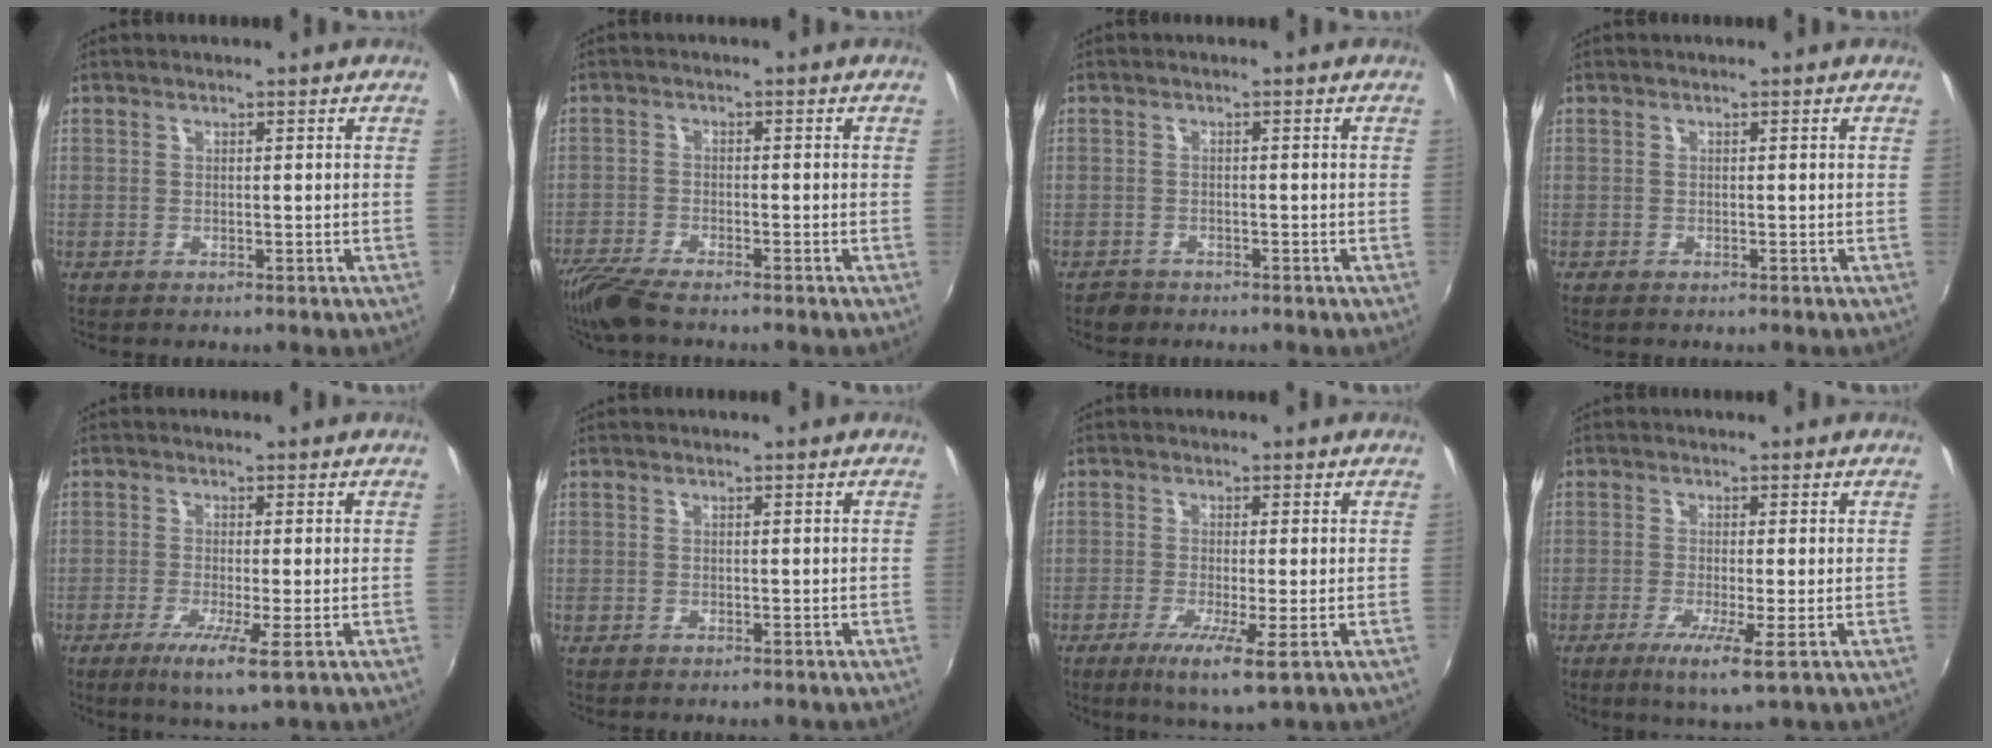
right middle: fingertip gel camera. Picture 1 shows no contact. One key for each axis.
{"total": 6.3, "fx": -5.4, "fy": 0.7, "fz": 3.1, "tx": -0.087, "ty": -0.024, "tz": -0.103}
{"total": 1.8, "fx": -1.6, "fy": 1.0, "fz": 0.1, "tx": -0.009, "ty": -0.001, "tz": -0.028}
{"total": 0.0}
{"total": 5.8, "fx": -2.3, "fy": -0.2, "fz": 5.3, "tx": -0.112, "ty": -0.019, "tz": -0.043}
{"total": 0.0}
{"total": 6.3, "fx": -2.4, "fy": 0.1, "fz": 5.9, "tx": -0.121, "ty": -0.021, "tz": -0.043}
{"total": 5.3, "fx": -2.0, "fy": -0.3, "fz": 4.9, "tx": -0.102, "ty": -0.017, "tz": -0.037}